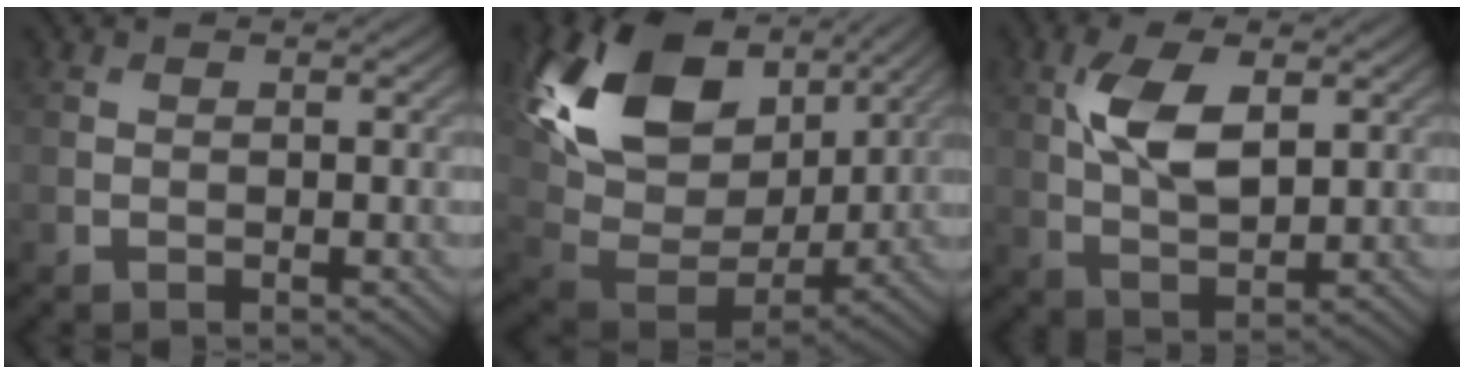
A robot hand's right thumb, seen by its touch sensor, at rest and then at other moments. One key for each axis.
{"total": 18.1, "fx": 7.2, "fy": 11.7, "fz": 11.7, "tx": -0.280, "ty": 0.014, "tz": 0.146}
{"total": 7.2, "fx": 2.0, "fy": 3.4, "fz": 6.0, "tx": -0.130, "ty": 0.005, "tz": 0.041}